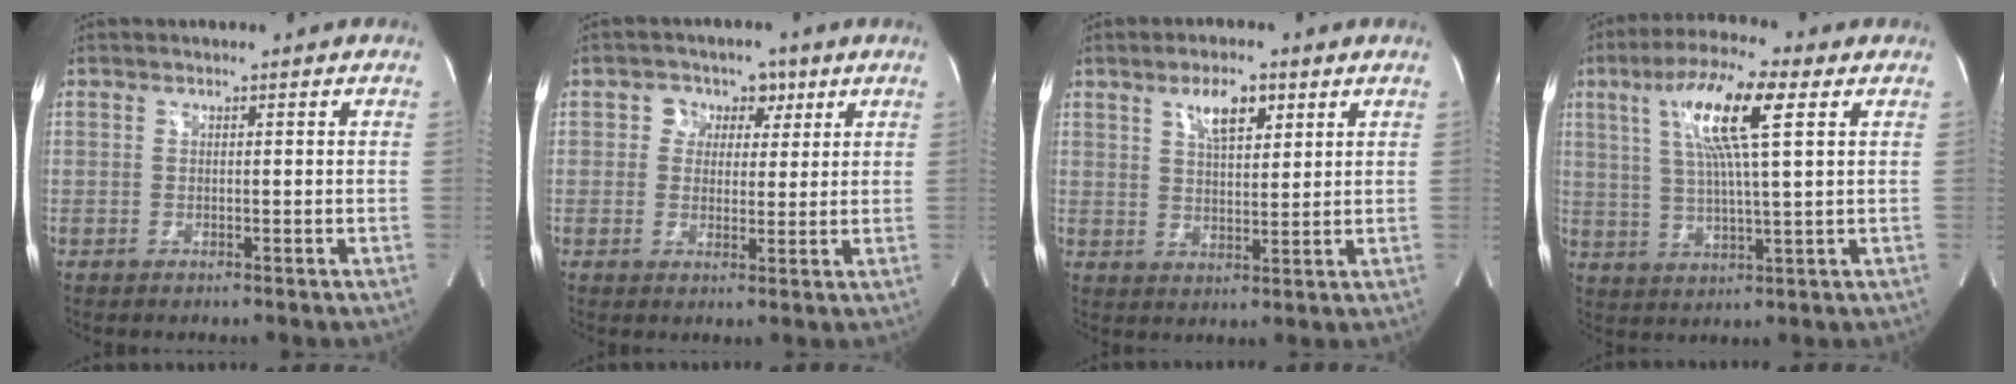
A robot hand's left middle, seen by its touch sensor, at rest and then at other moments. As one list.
[{"total": 4.5, "force": [1.7, 4.0, 1.2], "torque": [-0.010, 0.018, 0.024]}, {"total": 5.9, "force": [3.2, 2.1, 4.5], "torque": [-0.080, 0.005, 0.058]}, {"total": 12.5, "force": [4.6, 0.8, 11.6], "torque": [-0.222, 0.017, 0.080]}]